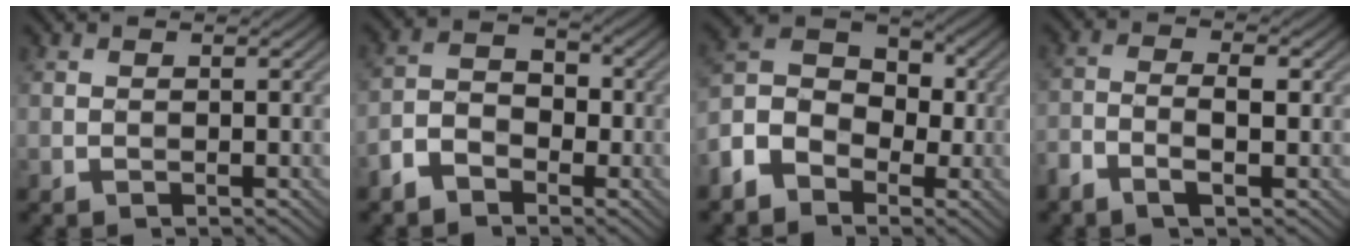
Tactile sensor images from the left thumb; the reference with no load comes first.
{"total": 4.7, "force": [-3.1, 2.8, 2.1], "torque": [-0.041, 0.005, -0.071]}
{"total": 7.7, "force": [-3.7, 5.3, 4.1], "torque": [-0.091, 0.006, -0.097]}
{"total": 3.8, "force": [-1.8, 1.2, 3.2], "torque": [-0.067, 0.000, -0.040]}